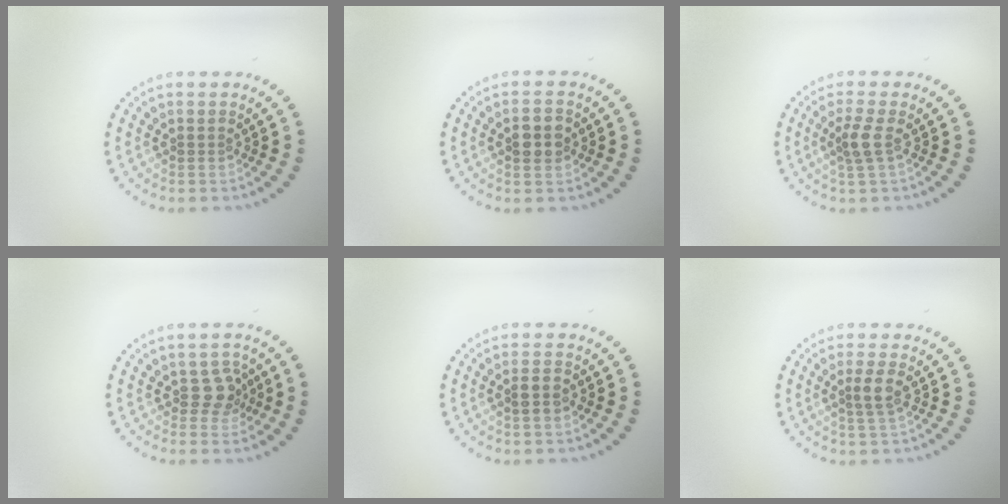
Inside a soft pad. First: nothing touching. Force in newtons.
{"total": 2.9, "press": 2.9, "slide": 0.1}
{"total": 2.0, "press": 1.7, "slide": 1.1}
{"total": 2.1, "press": 2.0, "slide": 0.8}
{"total": 1.8, "press": 1.7, "slide": 0.6}
{"total": 1.9, "press": 1.5, "slide": 1.1}